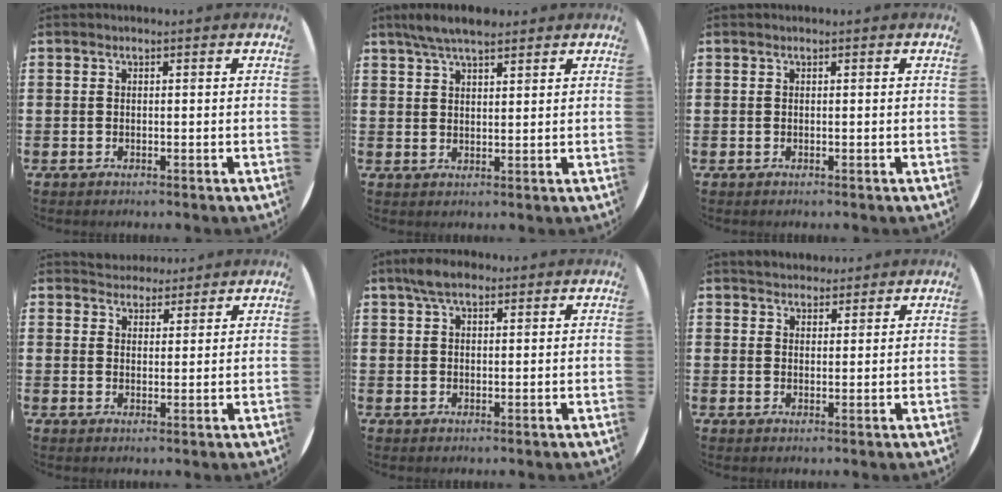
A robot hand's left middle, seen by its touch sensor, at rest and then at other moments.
{"total": 5.0, "force": [4.1, 1.2, 2.6], "torque": [-0.059, -0.001, 0.075]}
{"total": 0.0}
{"total": 3.3, "force": [3.2, 1.0, -0.2], "torque": [-0.006, -0.008, 0.061]}
{"total": 3.9, "force": [2.8, 1.5, 2.3], "torque": [-0.043, 0.006, 0.048]}
{"total": 2.7, "force": [2.6, 0.7, 0.0], "torque": [0.003, -0.003, 0.049]}